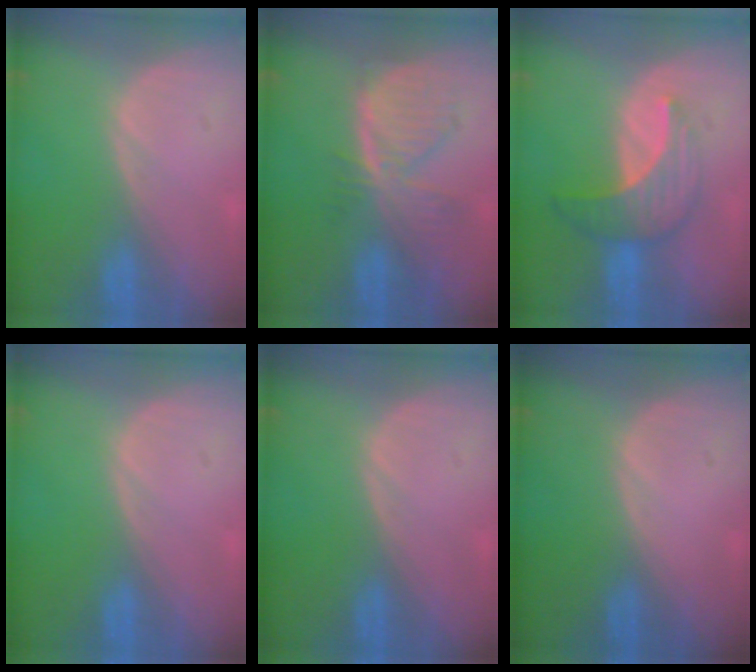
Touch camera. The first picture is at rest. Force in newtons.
{"total": 7.9, "press": 6.9, "slide": 3.9}
{"total": 7.3, "press": 6.6, "slide": 3.1}
{"total": 0.0}
{"total": 0.0}
{"total": 0.0}